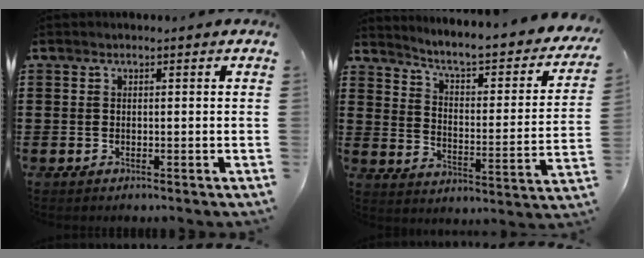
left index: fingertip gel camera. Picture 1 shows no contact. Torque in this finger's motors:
{"motor_torque": [0.30, 0.34, 0.49, 0.11]}